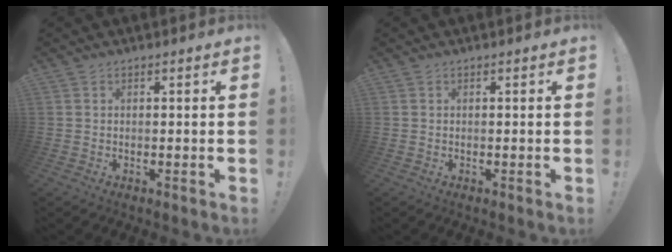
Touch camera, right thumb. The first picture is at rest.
{"total": 0.0}